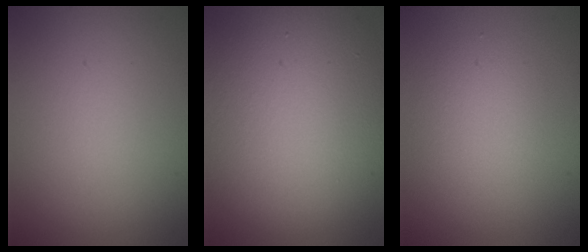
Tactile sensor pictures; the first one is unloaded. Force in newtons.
{"total": 12.3, "press": 12.3, "slide": 0.8}
{"total": 2.2, "press": 2.2, "slide": 0.1}